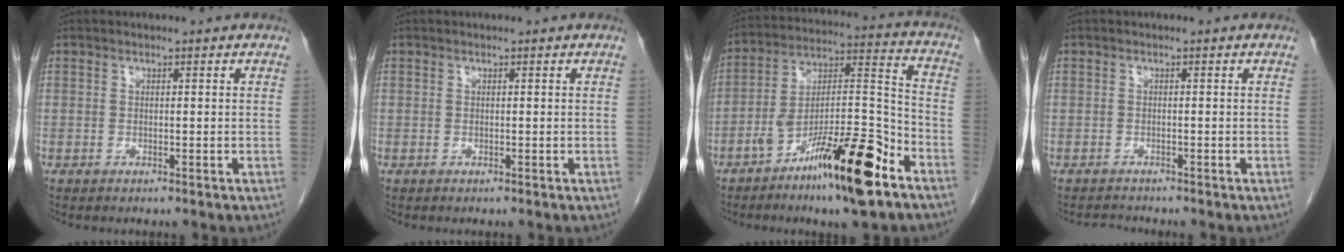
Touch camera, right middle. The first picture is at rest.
{"total": 0.0}
{"total": 17.4, "force": [-10.4, 2.1, 13.8], "torque": [-0.241, 0.002, -0.177]}
{"total": 1.4, "force": [-1.3, 0.0, -0.2], "torque": [-0.003, -0.011, -0.021]}